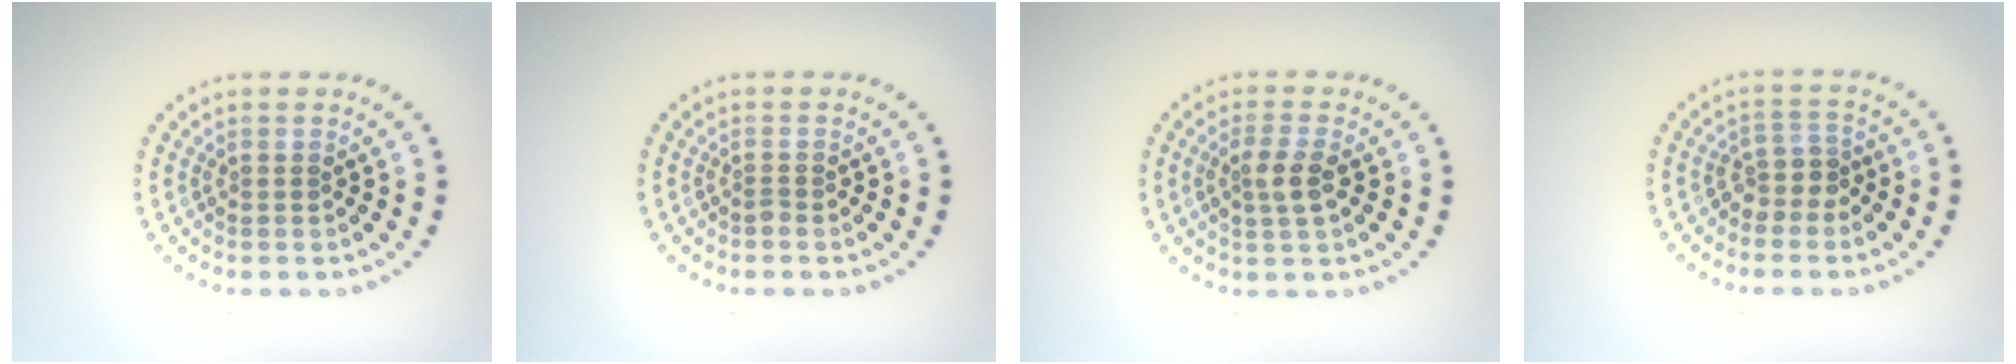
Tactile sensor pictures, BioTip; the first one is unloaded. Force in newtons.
{"total": 0.6, "press": 0.3, "slide": 0.5}
{"total": 2.4, "press": 2.3, "slide": 0.6}
{"total": 2.3, "press": 1.8, "slide": 1.5}